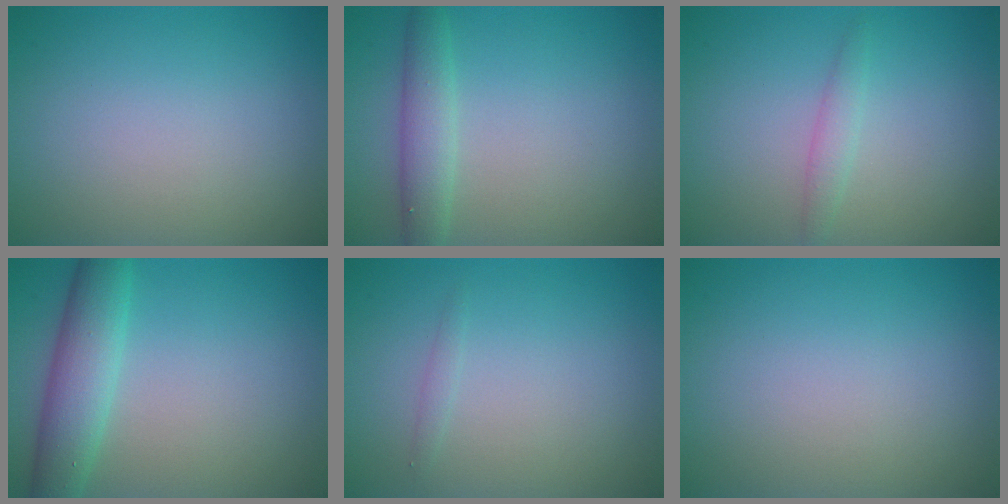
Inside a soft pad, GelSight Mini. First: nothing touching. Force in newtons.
{"total": 2.8, "press": 2.8, "slide": 0.1}
{"total": 1.4, "press": 1.4, "slide": 0.1}
{"total": 4.9, "press": 4.9, "slide": 0.3}
{"total": 0.6, "press": 0.6, "slide": 0.0}
{"total": 0.0}